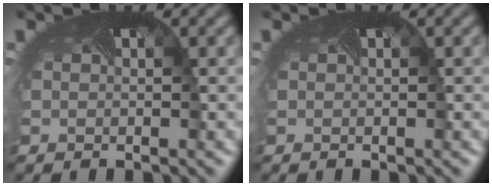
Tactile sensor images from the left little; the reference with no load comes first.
{"total": 0.0}